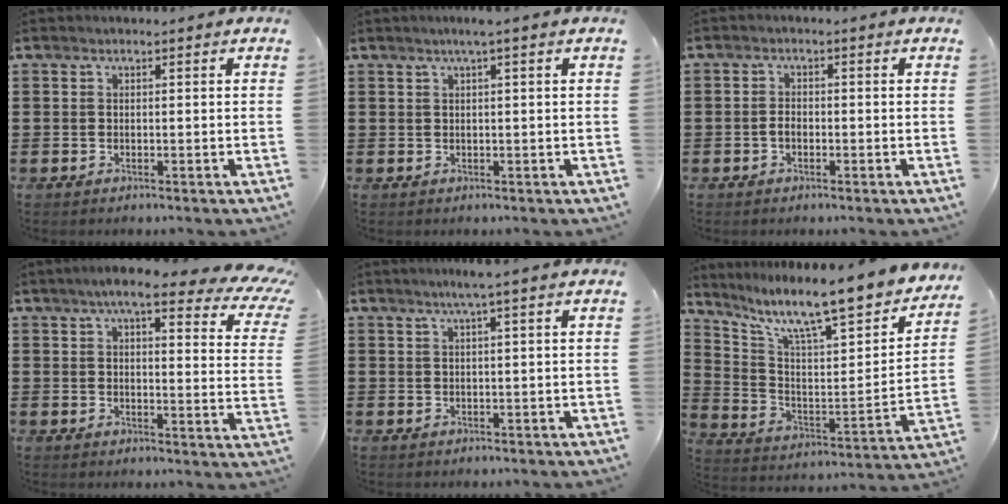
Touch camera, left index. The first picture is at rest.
{"total": 1.5, "force": [0.6, -0.2, 1.4], "torque": [-0.024, -0.001, 0.010]}
{"total": 1.7, "force": [-0.5, 0.8, 1.3], "torque": [-0.035, -0.001, -0.013]}
{"total": 8.6, "force": [6.3, 1.4, 5.6], "torque": [-0.104, -0.021, 0.105]}
{"total": 2.1, "force": [1.2, -0.4, 1.7], "torque": [-0.033, -0.002, 0.020]}
{"total": 10.3, "force": [8.7, 0.8, 5.4], "torque": [-0.121, -0.079, 0.135]}